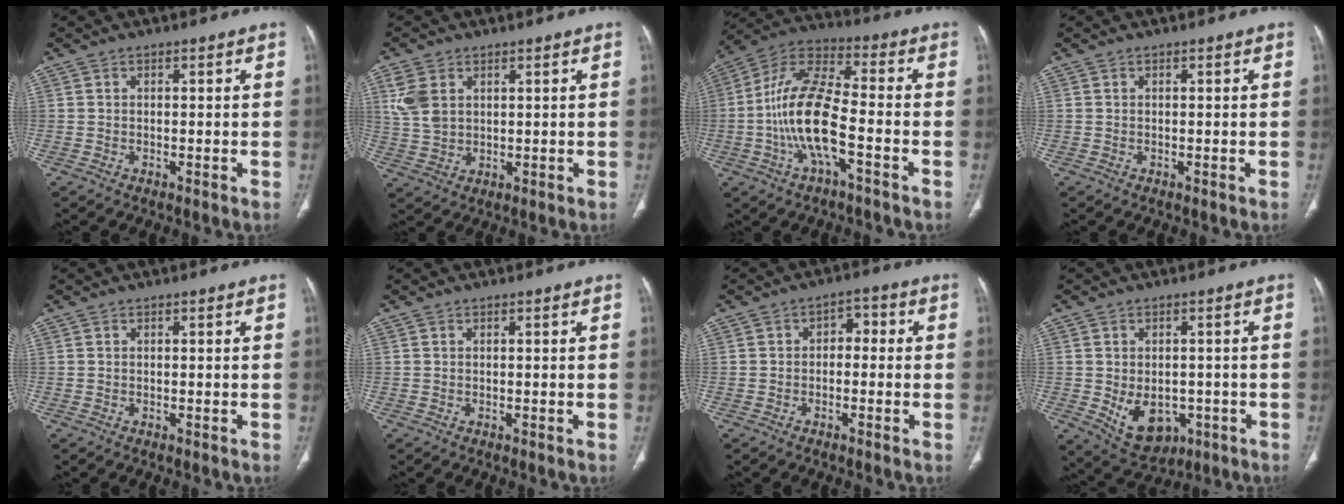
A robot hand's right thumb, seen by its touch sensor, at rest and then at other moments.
{"total": 6.5, "force": [2.4, 4.4, 4.1], "torque": [-0.087, -0.005, 0.056]}
{"total": 15.0, "force": [-3.9, 5.2, 13.5], "torque": [-0.276, 0.040, -0.076]}
{"total": 0.0}
{"total": 0.0}
{"total": 0.0}
{"total": 3.7, "force": [-0.4, 2.7, 2.6], "torque": [-0.020, 0.022, -0.018]}
{"total": 9.4, "force": [-2.6, 6.8, 6.0], "torque": [-0.073, 0.004, -0.018]}